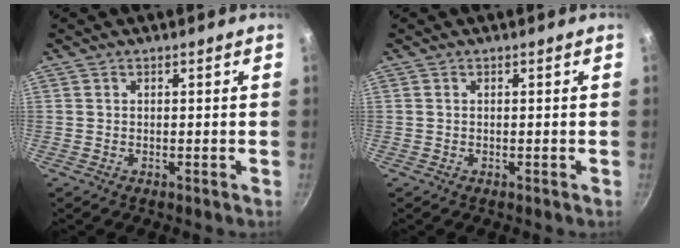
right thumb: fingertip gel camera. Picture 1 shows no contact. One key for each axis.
{"total": 0.0}